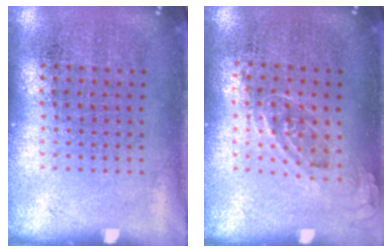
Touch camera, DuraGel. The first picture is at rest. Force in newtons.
{"total": 0.8, "press": 0.7, "slide": 0.5}